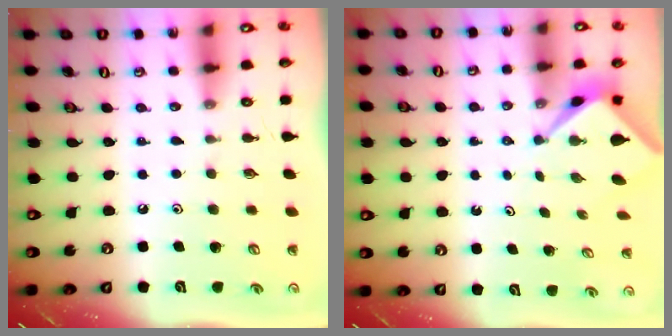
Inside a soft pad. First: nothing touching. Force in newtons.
{"total": 2.1, "press": 2.1, "slide": 0.2}